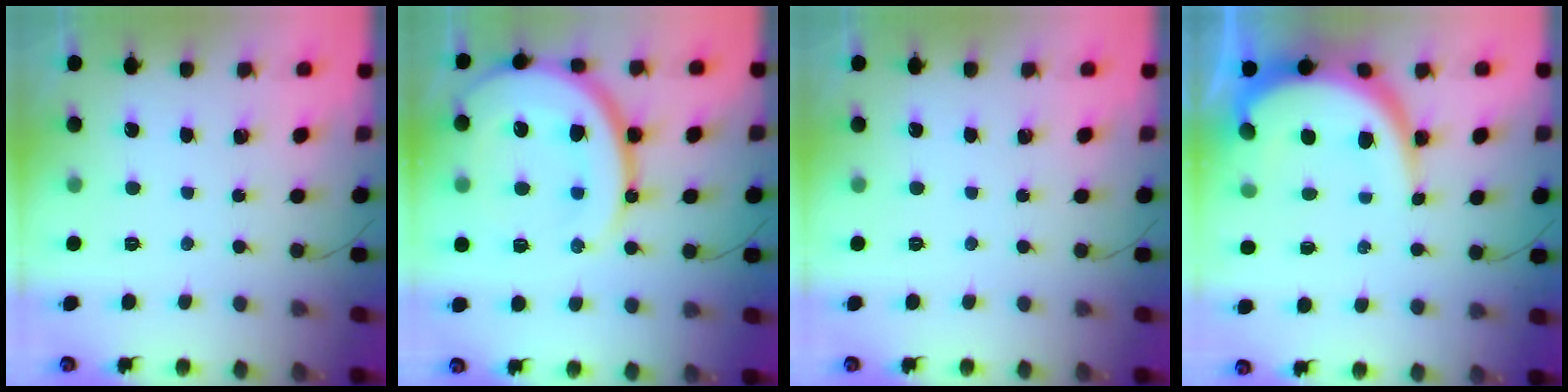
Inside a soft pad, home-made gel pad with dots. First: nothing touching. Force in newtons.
{"total": 21.6, "press": 21.4, "slide": 2.9}
{"total": 0.0}
{"total": 9.7, "press": 9.7, "slide": 0.7}